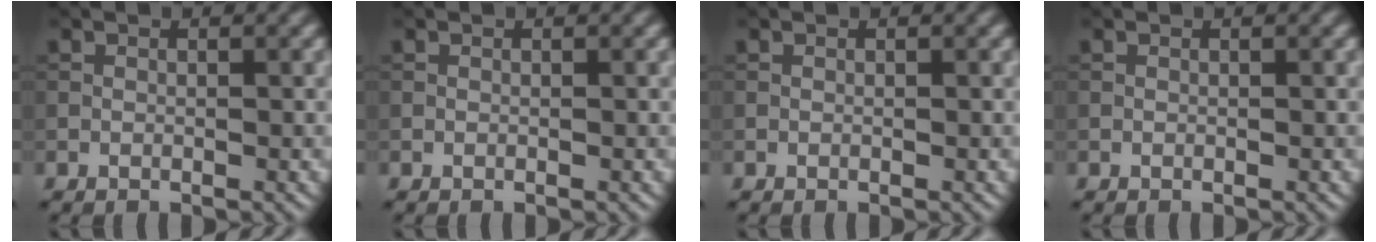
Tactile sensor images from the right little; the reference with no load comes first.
{"total": 0.0}
{"total": 0.0}
{"total": 0.0}